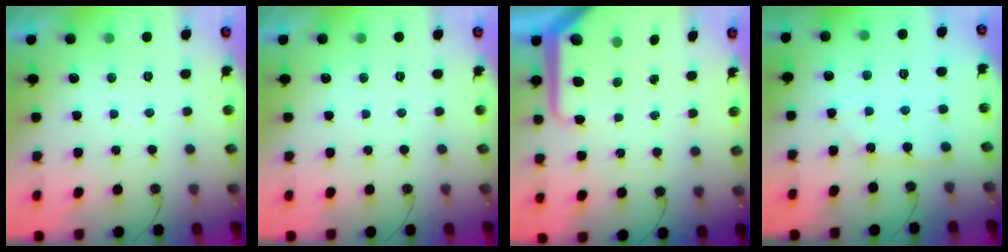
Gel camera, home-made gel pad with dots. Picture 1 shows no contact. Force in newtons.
{"total": 0.0}
{"total": 10.7, "press": 10.7, "slide": 1.0}
{"total": 1.9, "press": 1.9, "slide": 0.2}